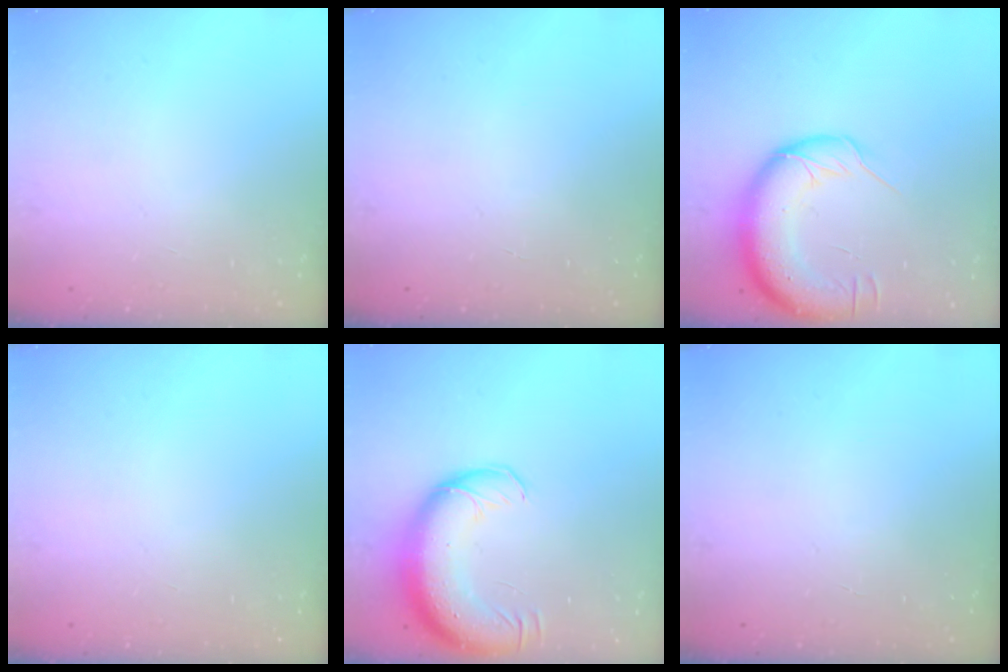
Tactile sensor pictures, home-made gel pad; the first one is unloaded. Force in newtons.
{"total": 0.0}
{"total": 17.4, "press": 16.9, "slide": 3.9}
{"total": 0.0}
{"total": 16.9, "press": 16.5, "slide": 3.9}
{"total": 0.0}